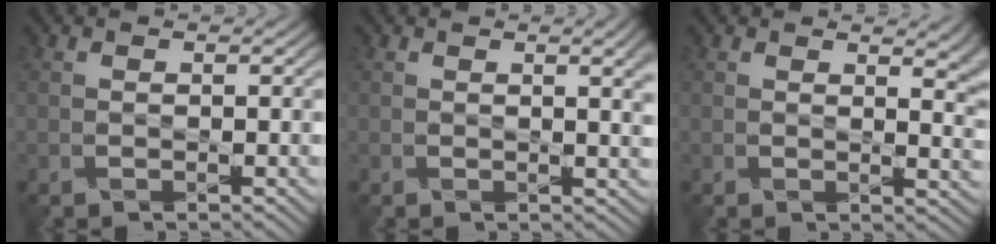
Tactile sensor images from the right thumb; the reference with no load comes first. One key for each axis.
{"total": 3.7, "fx": 1.2, "fy": 0.9, "fz": 3.4, "tx": -0.044, "ty": 0.005, "tz": 0.018}
{"total": 5.0, "fx": 2.6, "fy": 1.9, "fz": 3.9, "tx": -0.045, "ty": -0.004, "tz": 0.044}